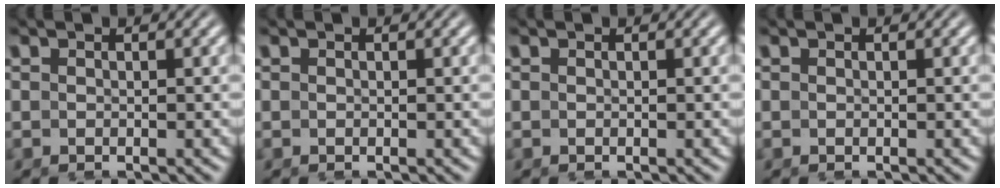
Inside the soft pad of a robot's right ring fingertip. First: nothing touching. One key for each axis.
{"total": 0.0}
{"total": 0.0}
{"total": 0.0}